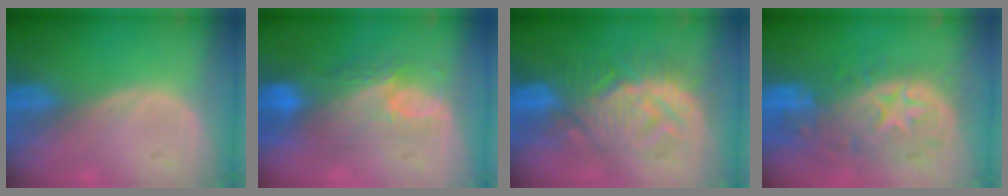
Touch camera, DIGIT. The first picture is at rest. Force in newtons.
{"total": 9.5, "press": 8.3, "slide": 4.6}
{"total": 9.4, "press": 9.3, "slide": 1.4}
{"total": 11.0, "press": 9.7, "slide": 5.1}